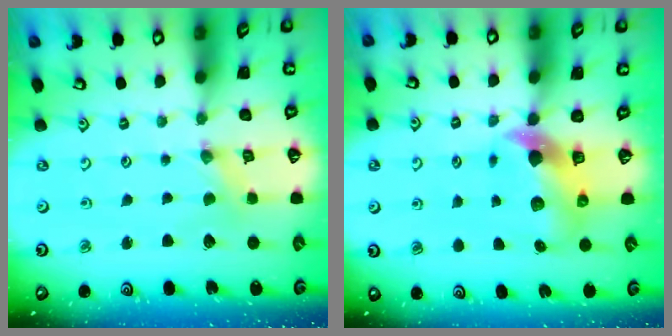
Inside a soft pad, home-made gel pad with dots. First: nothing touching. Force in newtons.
{"total": 7.6, "press": 7.6, "slide": 1.1}